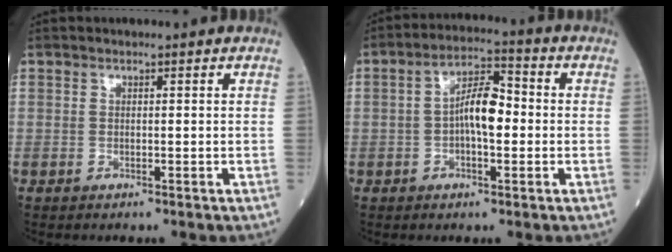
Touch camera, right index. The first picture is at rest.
{"total": 7.4, "force": [-0.4, 2.5, 6.9], "torque": [-0.128, 0.021, -0.014]}